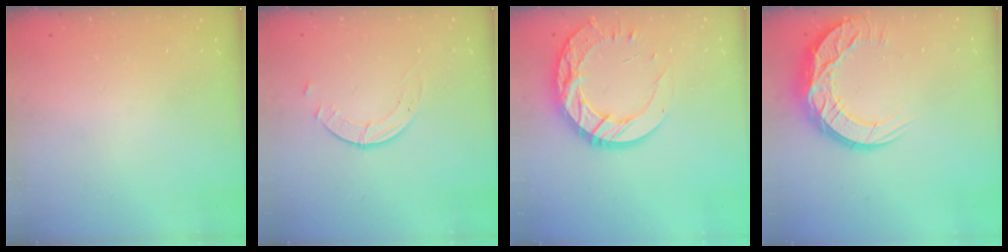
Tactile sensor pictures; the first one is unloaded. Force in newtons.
{"total": 1.8, "press": 1.8, "slide": 0.2}
{"total": 20.4, "press": 20.3, "slide": 1.7}
{"total": 14.8, "press": 14.8, "slide": 1.0}